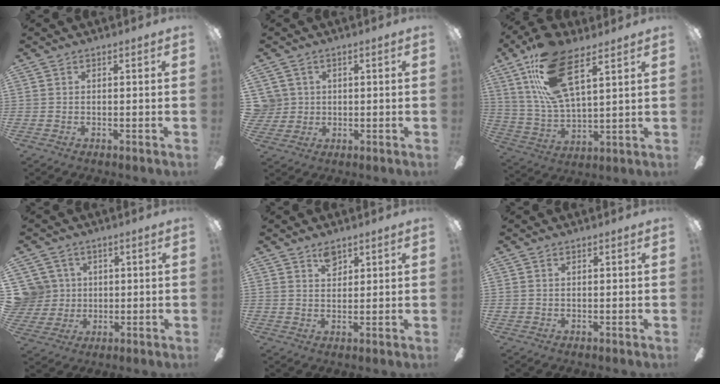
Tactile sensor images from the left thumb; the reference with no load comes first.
{"total": 4.4, "force": [1.0, 4.3, 0.5], "torque": [-0.016, 0.010, 0.021]}
{"total": 19.7, "force": [11.1, 7.8, 14.3], "torque": [-0.293, -0.028, 0.195]}
{"total": 8.4, "force": [2.3, 8.0, 1.1], "torque": [-0.052, -0.002, 0.051]}
{"total": 3.9, "force": [2.7, 2.2, 1.8], "torque": [-0.014, -0.009, 0.046]}
{"total": 0.8, "force": [0.2, 0.6, 0.4], "torque": [-0.008, 0.004, 0.003]}